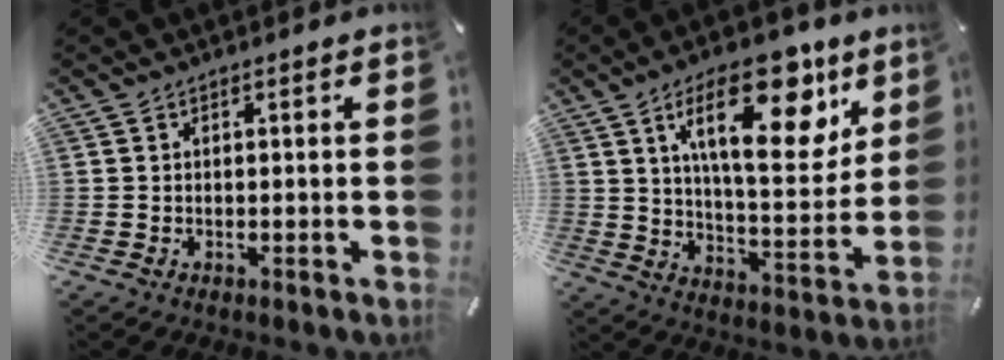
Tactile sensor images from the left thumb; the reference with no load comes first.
{"total": 22.1, "force": [11.3, 9.2, 16.7], "torque": [-0.242, -0.050, 0.175]}